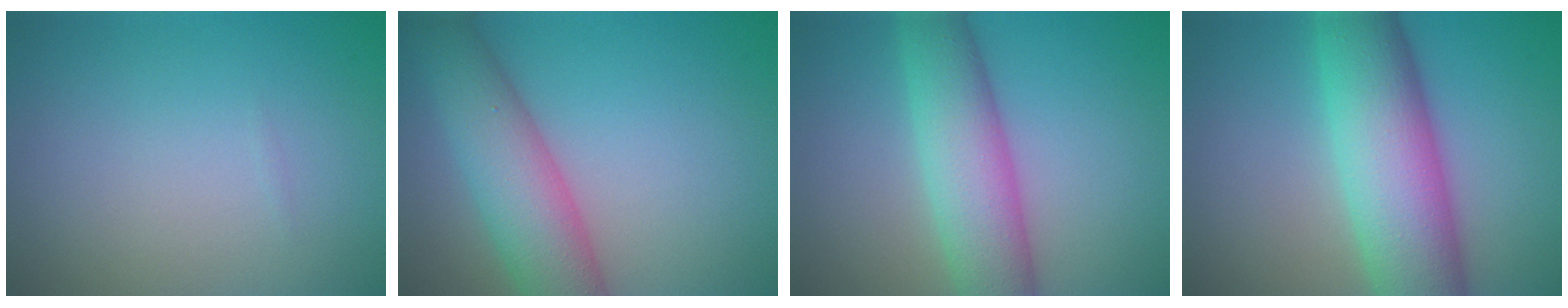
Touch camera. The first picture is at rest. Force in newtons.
{"total": 7.2, "press": 7.2, "slide": 0.3}
{"total": 6.8, "press": 6.8, "slide": 0.2}
{"total": 10.4, "press": 10.4, "slide": 0.3}